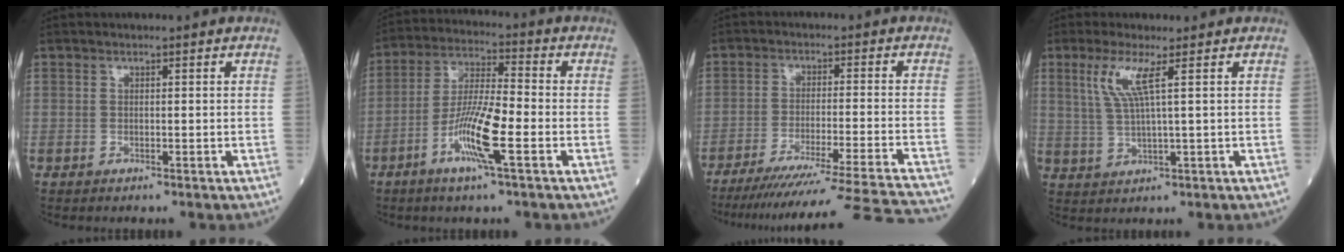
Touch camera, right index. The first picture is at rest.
{"total": 10.0, "force": [-3.8, 0.6, 9.2], "torque": [-0.184, -0.004, -0.074]}
{"total": 25.6, "force": [-23.7, -2.5, 9.5], "torque": [-0.083, -0.061, -0.321]}
{"total": 5.2, "force": [2.1, -0.5, 4.8], "torque": [-0.105, 0.001, 0.046]}